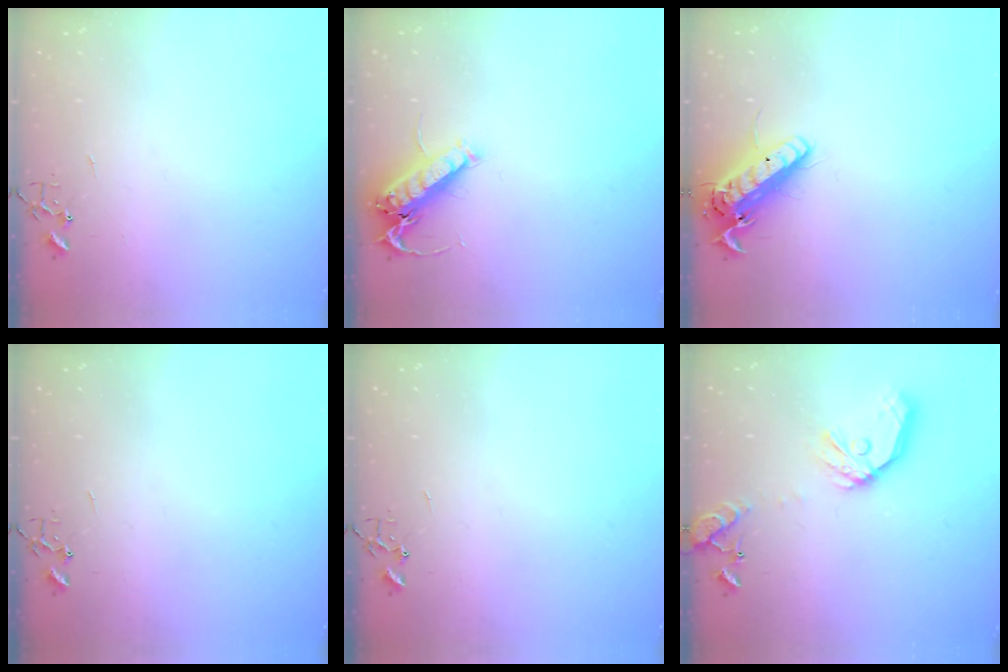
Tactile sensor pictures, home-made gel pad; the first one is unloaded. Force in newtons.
{"total": 14.1, "press": 14.0, "slide": 1.8}
{"total": 15.0, "press": 14.7, "slide": 3.0}
{"total": 0.0}
{"total": 0.0}
{"total": 16.8, "press": 16.6, "slide": 2.9}